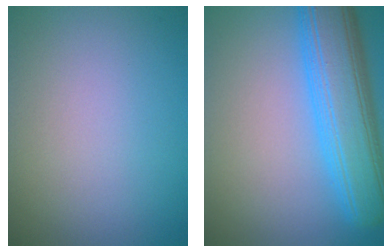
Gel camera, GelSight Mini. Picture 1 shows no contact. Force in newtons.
{"total": 8.9, "press": 8.9, "slide": 0.1}